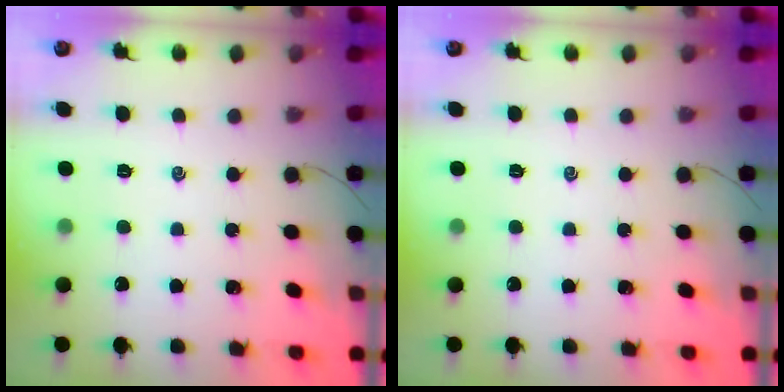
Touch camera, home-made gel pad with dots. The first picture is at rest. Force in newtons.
{"total": 0.0}